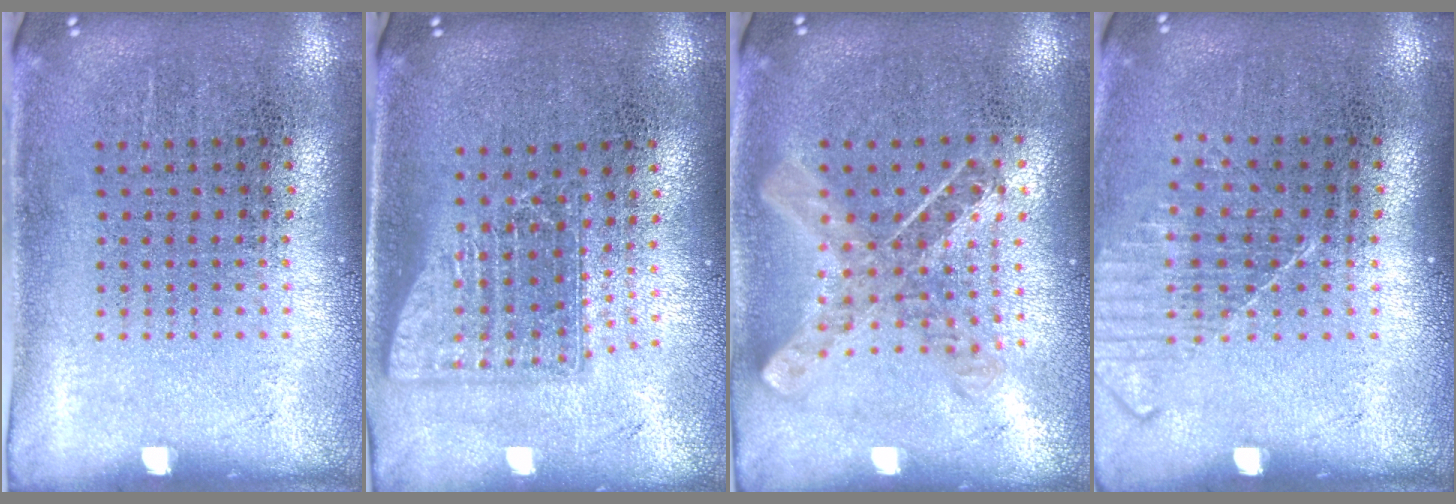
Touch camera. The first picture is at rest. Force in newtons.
{"total": 1.6, "press": 1.2, "slide": 1.0}
{"total": 0.9, "press": 0.8, "slide": 0.2}
{"total": 1.2, "press": 1.2, "slide": 0.4}